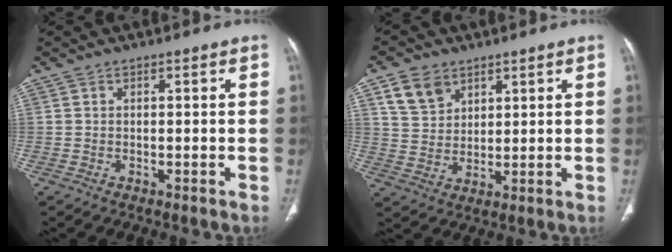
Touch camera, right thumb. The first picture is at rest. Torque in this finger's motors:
{"motor_torque": [-0.44, 0.75, 0.11, -0.20, 0.03]}